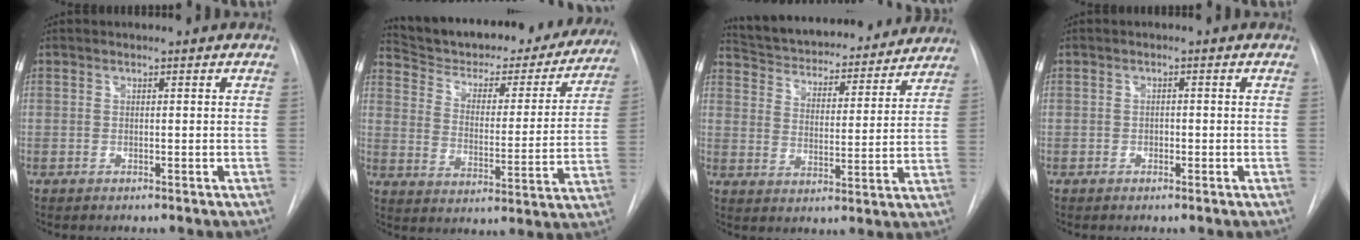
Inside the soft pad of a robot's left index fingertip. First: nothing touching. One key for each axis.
{"total": 27.0, "fx": 24.4, "fy": 6.9, "fz": 9.3, "tx": -0.141, "ty": -0.036, "tz": 0.319}
{"total": 23.5, "fx": 21.6, "fy": 5.9, "fz": 7.1, "tx": -0.121, "ty": 0.000, "tz": 0.294}
{"total": 0.8, "fx": -0.3, "fy": 0.6, "fz": 0.5, "tx": -0.004, "ty": 0.003, "tz": -0.006}